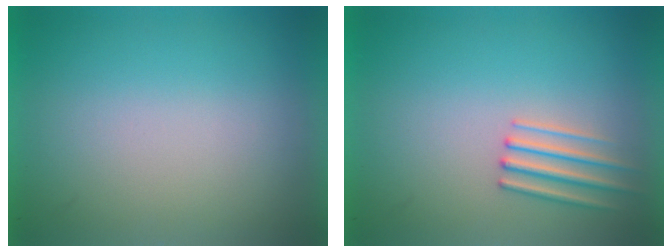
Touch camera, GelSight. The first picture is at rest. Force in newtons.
{"total": 2.4}